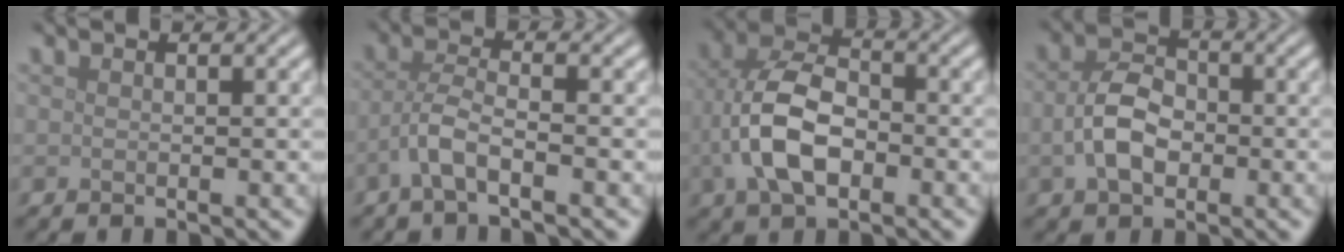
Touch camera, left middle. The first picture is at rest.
{"total": 3.2, "force": [-1.7, 0.8, 2.6], "torque": [-0.056, 0.006, -0.043]}
{"total": 7.5, "force": [-1.5, 4.5, 5.8], "torque": [-0.130, 0.007, -0.035]}
{"total": 4.3, "force": [-0.8, 2.9, 3.2], "torque": [-0.064, 0.003, -0.019]}